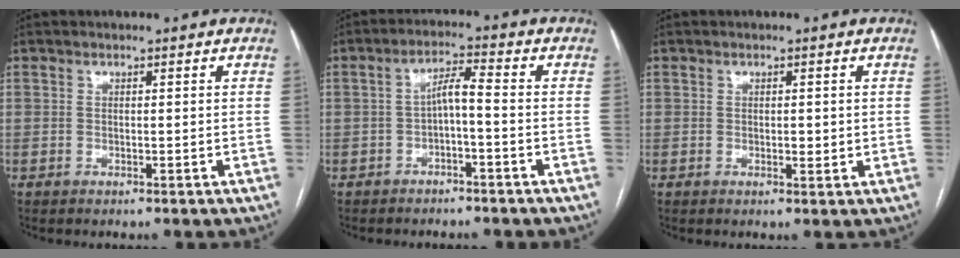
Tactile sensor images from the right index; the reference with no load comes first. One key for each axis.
{"total": 3.9, "fx": -1.1, "fy": 0.5, "fz": 3.7, "tx": -0.067, "ty": 0.017, "tz": -0.018}
{"total": 1.8, "fx": 0.0, "fy": 0.9, "fz": 1.6, "tx": -0.022, "ty": -0.002, "tz": 0.002}